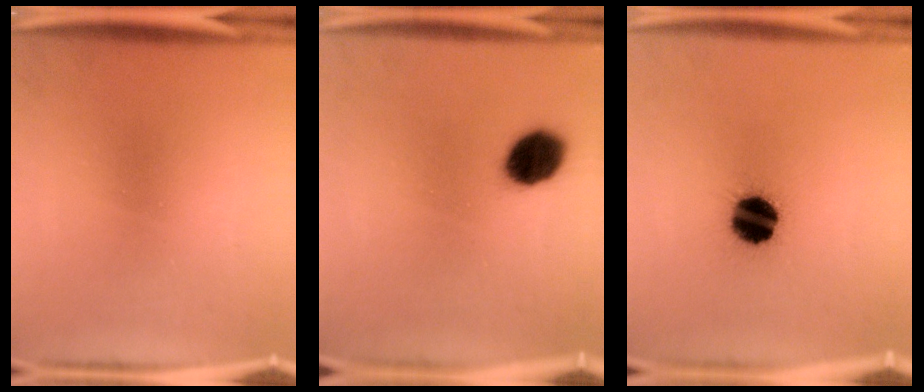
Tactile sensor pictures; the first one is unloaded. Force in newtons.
{"total": 8.6}
{"total": 14.6}